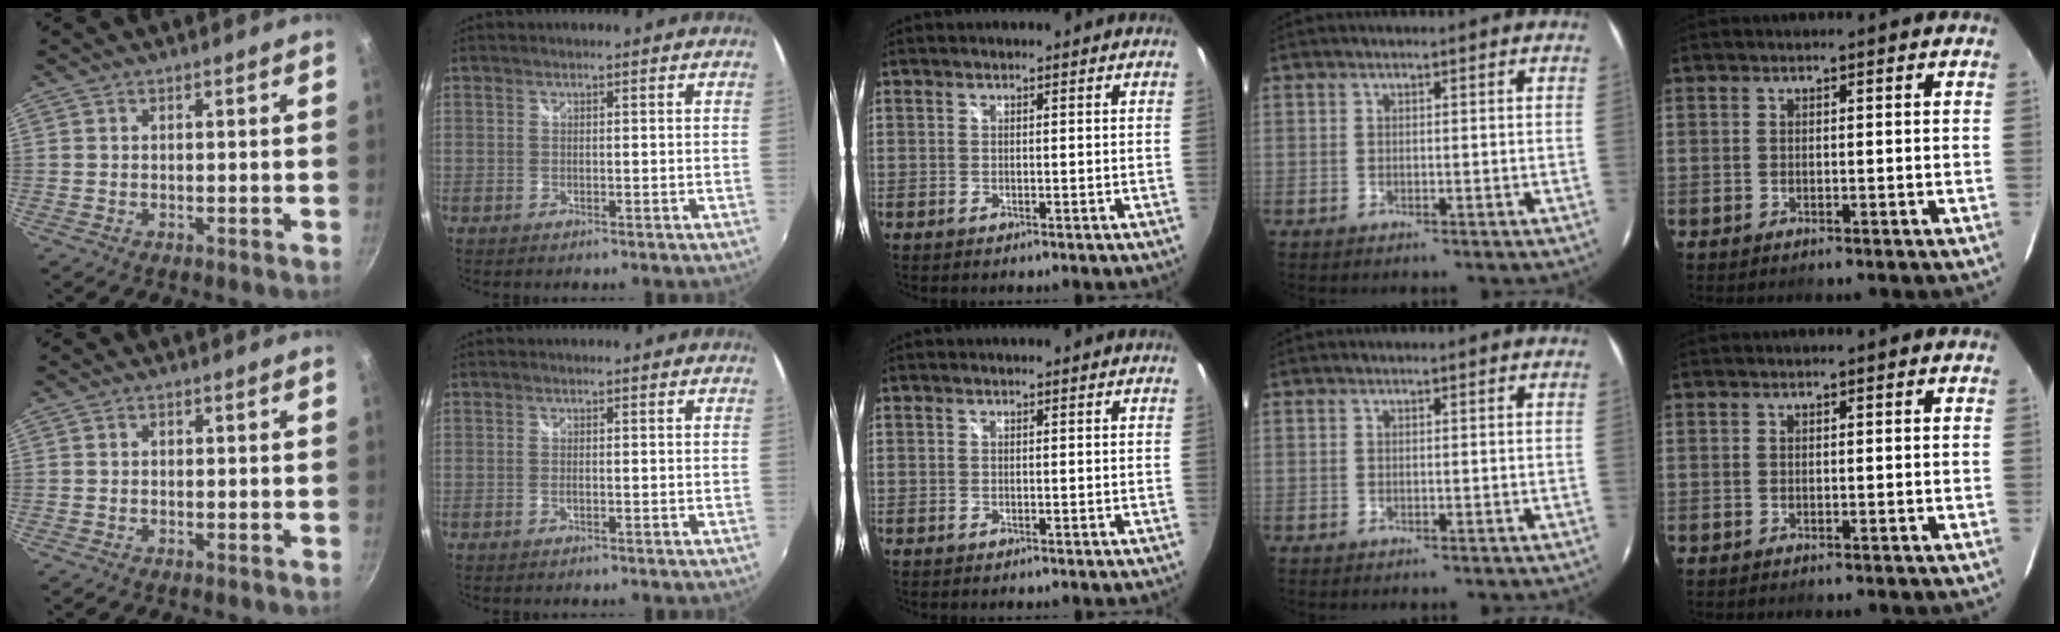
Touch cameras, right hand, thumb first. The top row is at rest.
{"thumb": {"total": 0.5, "force": [-0.1, 0.4, 0.2], "torque": [-0.002, 0.004, -0.001]}, "index": {"total": 0.6, "force": [-0.2, 0.2, 0.5], "torque": [-0.013, 0.000, -0.004]}}